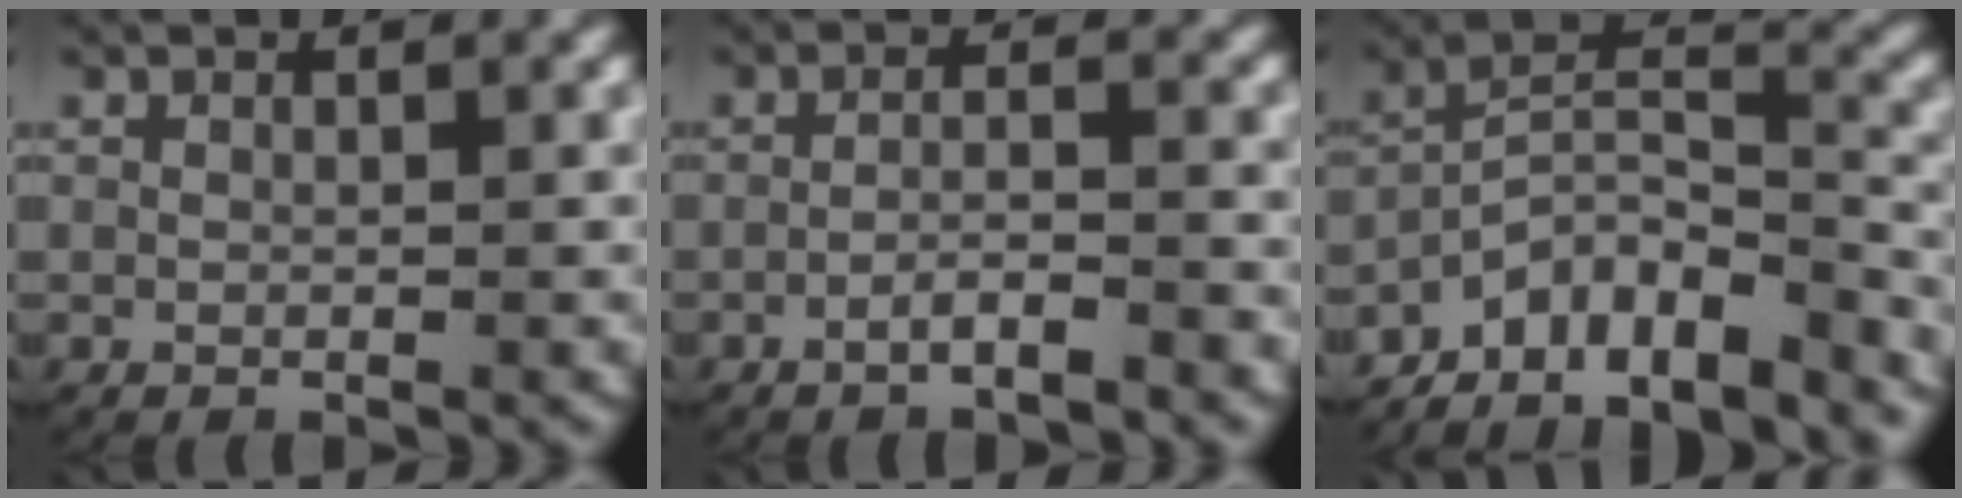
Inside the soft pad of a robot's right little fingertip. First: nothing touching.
{"total": 2.8, "force": [-2.2, 0.4, 1.6], "torque": [-0.028, -0.003, -0.040]}
{"total": 13.9, "force": [-10.3, 6.7, 6.5], "torque": [-0.094, -0.017, -0.162]}